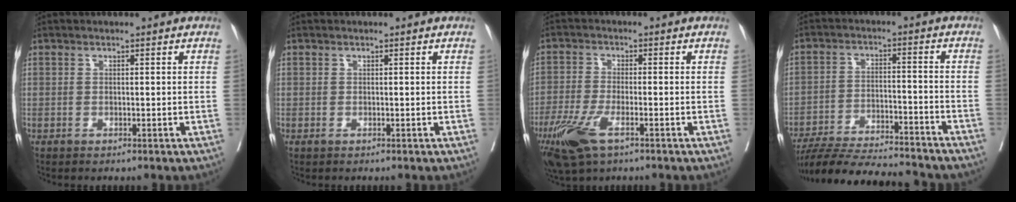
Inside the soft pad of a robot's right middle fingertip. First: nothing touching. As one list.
[{"total": 0.0}, {"total": 8.0, "force": [-4.5, 2.3, 6.3], "torque": [-0.130, -0.018, -0.081]}, {"total": 18.4, "force": [-16.8, 1.6, 7.3], "torque": [-0.129, -0.024, -0.254]}]